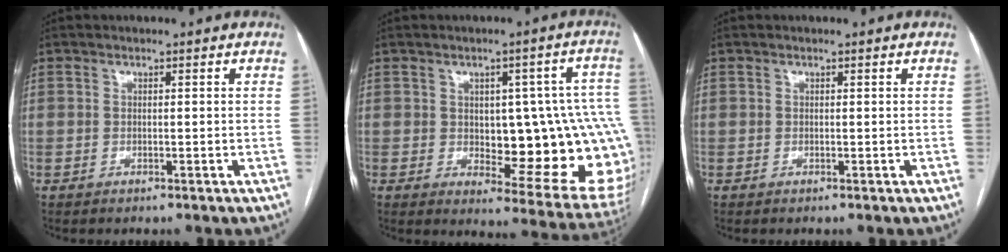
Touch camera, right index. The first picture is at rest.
{"total": 19.5, "force": [-1.0, 6.7, 18.3], "torque": [-0.148, 0.023, 0.009]}
{"total": 0.0}